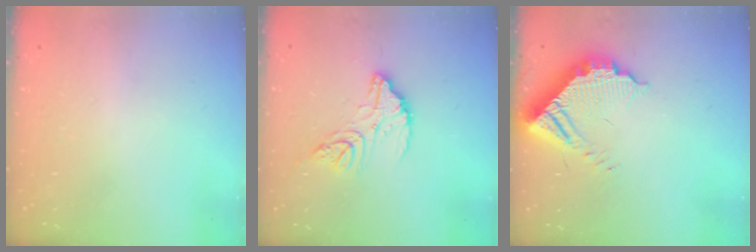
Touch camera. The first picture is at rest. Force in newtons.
{"total": 13.0, "press": 12.9, "slide": 1.2}
{"total": 12.1, "press": 12.1, "slide": 1.2}